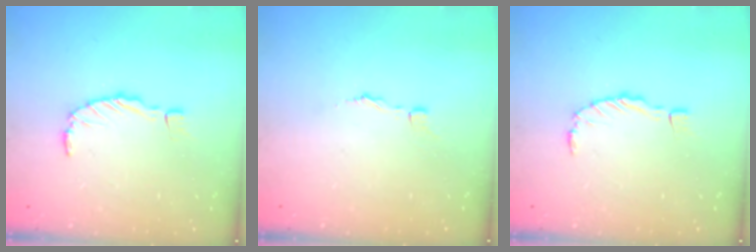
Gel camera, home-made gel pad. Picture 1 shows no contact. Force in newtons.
{"total": 1.7, "press": 1.7, "slide": 0.1}
{"total": 0.0}